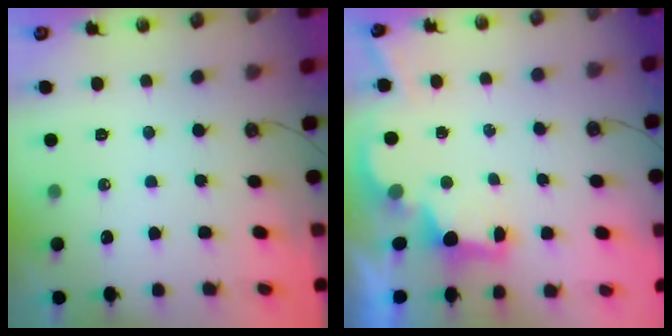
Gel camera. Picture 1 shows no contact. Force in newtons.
{"total": 2.5, "press": 2.4, "slide": 0.7}